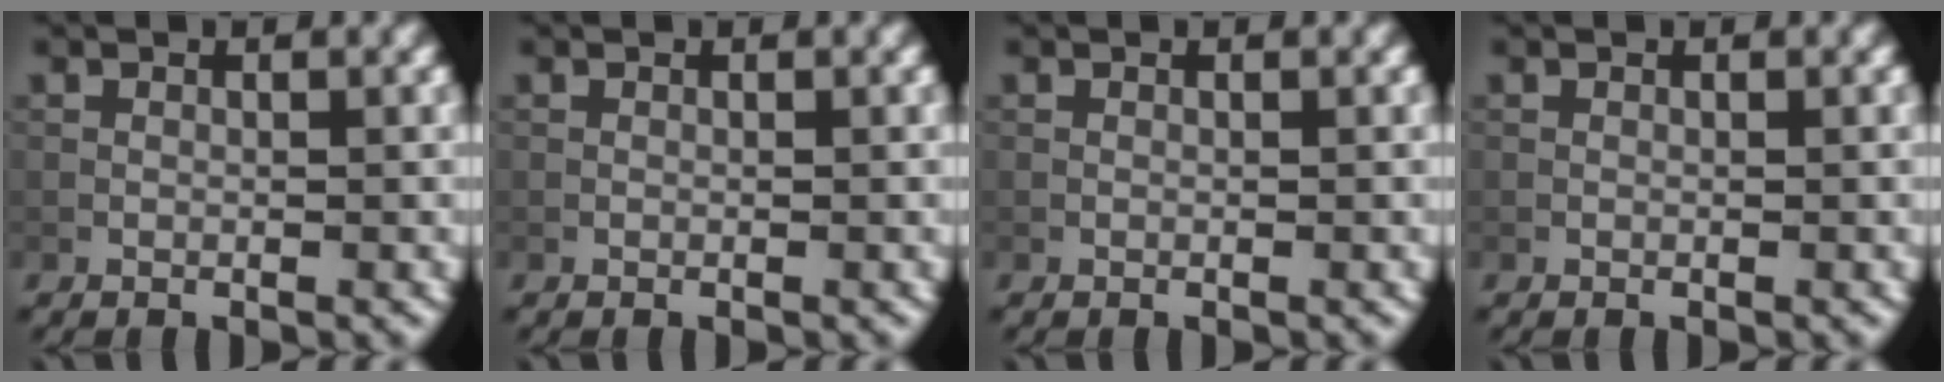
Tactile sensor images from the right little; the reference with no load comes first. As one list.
[{"total": 0.0}, {"total": 0.0}, {"total": 0.0}]